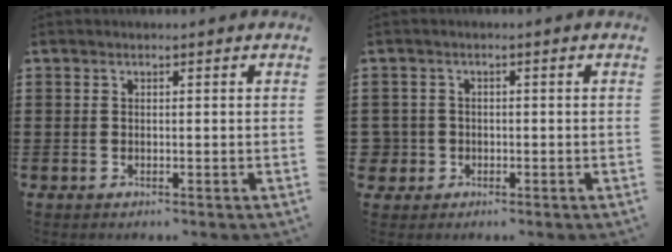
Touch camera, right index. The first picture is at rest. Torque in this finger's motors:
{"motor_torque": [-0.04, 0.04, 0.02, -0.01]}